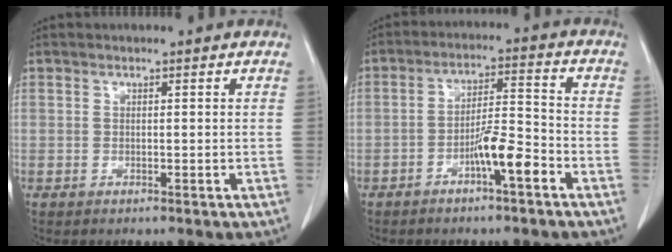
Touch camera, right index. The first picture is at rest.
{"total": 6.9, "force": [-3.5, 0.8, 5.9], "torque": [-0.106, 0.010, -0.059]}